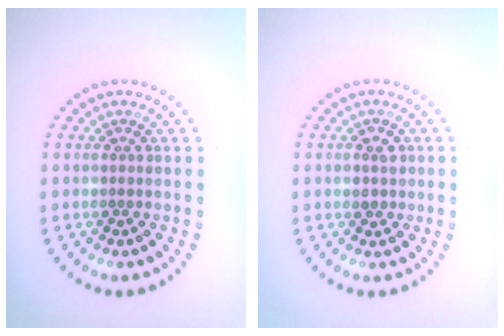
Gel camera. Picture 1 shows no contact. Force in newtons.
{"total": 1.6, "press": 1.5, "slide": 0.4}